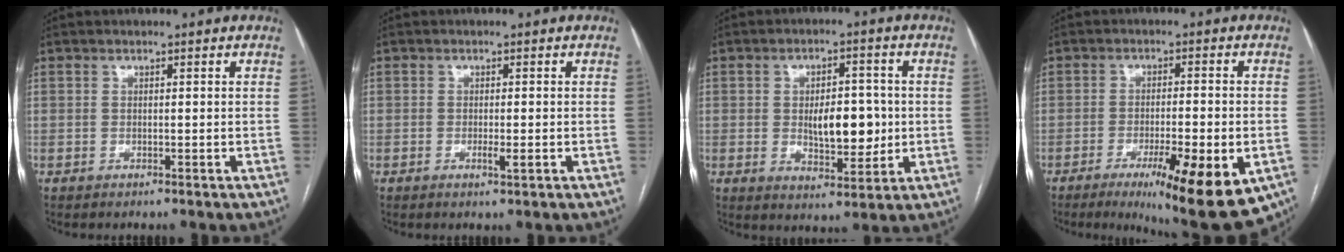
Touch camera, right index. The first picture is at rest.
{"total": 1.7, "force": [-0.6, 0.2, 1.5], "torque": [-0.026, -0.002, -0.009]}
{"total": 8.6, "force": [-0.2, 3.8, 7.7], "torque": [-0.119, 0.001, 0.004]}
{"total": 14.7, "force": [-7.0, 2.7, 12.7], "torque": [-0.137, -0.018, -0.095]}